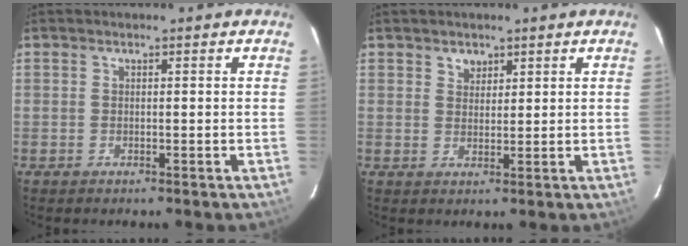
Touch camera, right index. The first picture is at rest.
{"total": 2.3, "force": [1.5, 1.6, 0.5], "torque": [-0.002, 0.005, 0.027]}